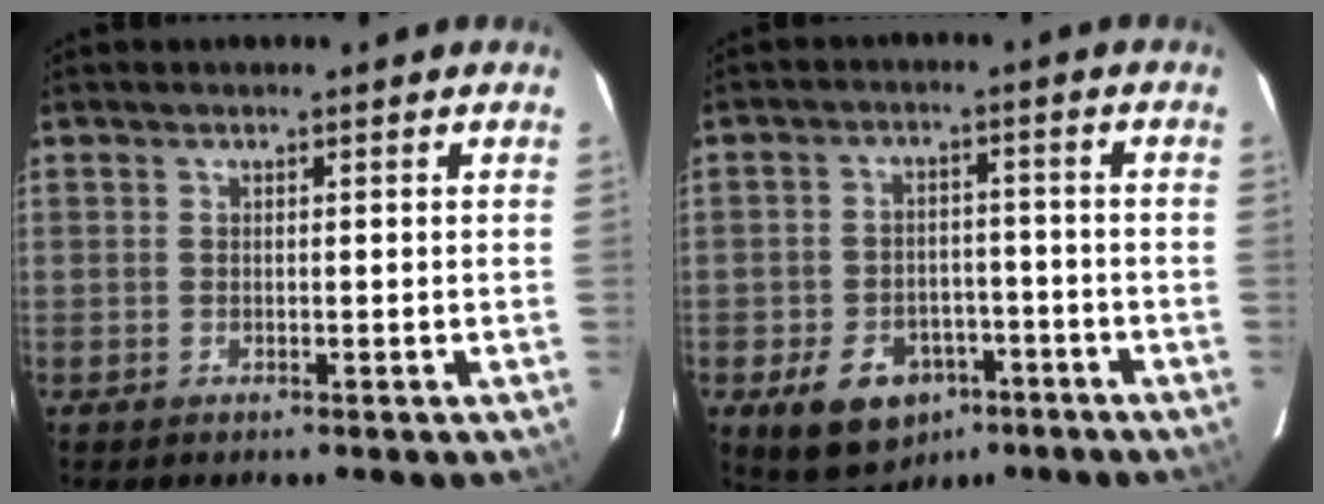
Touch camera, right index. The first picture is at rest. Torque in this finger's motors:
{"motor_torque": [0.97, -0.74, 0.21, 0.06]}